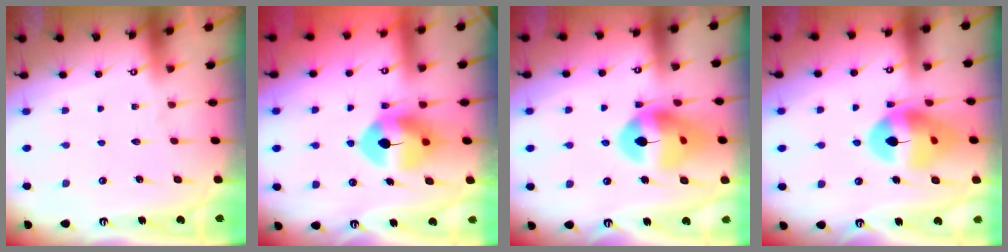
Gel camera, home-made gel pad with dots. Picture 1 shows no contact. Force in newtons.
{"total": 10.1, "press": 10.0, "slide": 1.6}
{"total": 15.8, "press": 15.6, "slide": 2.1}
{"total": 13.9, "press": 13.8, "slide": 1.5}